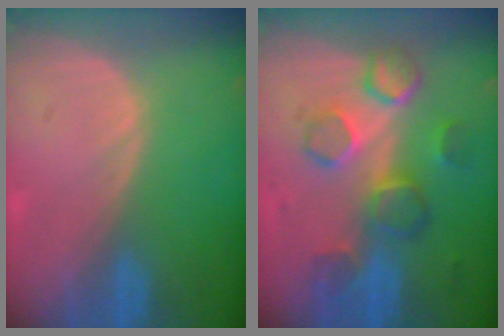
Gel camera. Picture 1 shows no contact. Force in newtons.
{"total": 8.6, "press": 8.0, "slide": 3.0}